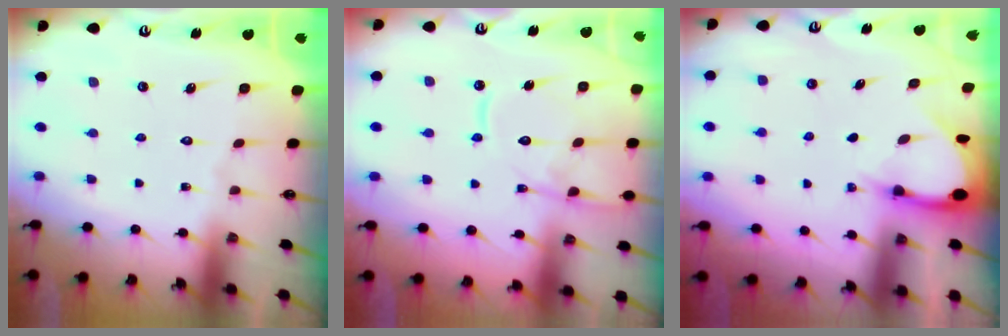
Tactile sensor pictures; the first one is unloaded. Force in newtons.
{"total": 13.6, "press": 13.6, "slide": 1.4}
{"total": 3.4, "press": 3.4, "slide": 0.2}